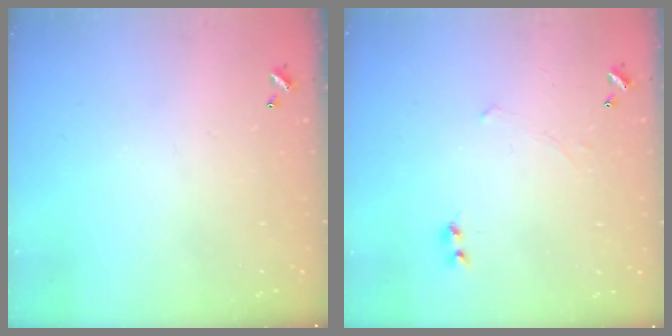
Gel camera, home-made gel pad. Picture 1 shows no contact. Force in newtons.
{"total": 2.3, "press": 2.3, "slide": 0.2}